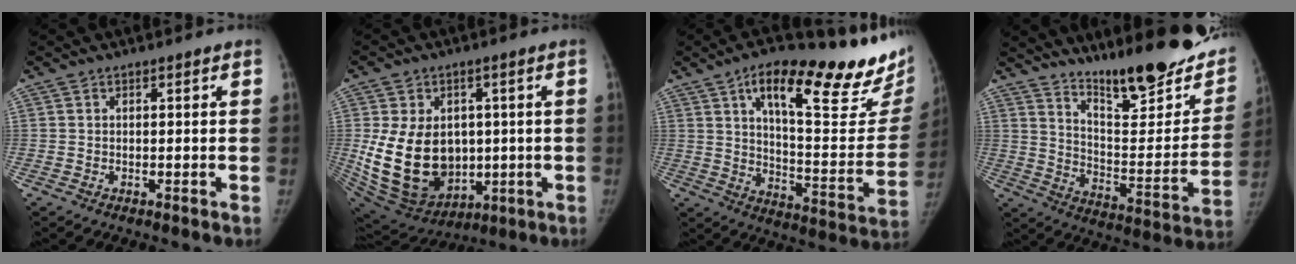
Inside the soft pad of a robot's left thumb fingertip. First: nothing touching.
{"total": 20.1, "force": [-0.1, 14.7, 13.7], "torque": [-0.236, -0.011, 0.040]}
{"total": 29.6, "force": [17.5, 8.7, 22.2], "torque": [-0.279, -0.057, 0.260]}
{"total": 25.4, "force": [19.0, 6.6, 15.6], "torque": [-0.185, -0.116, 0.278]}